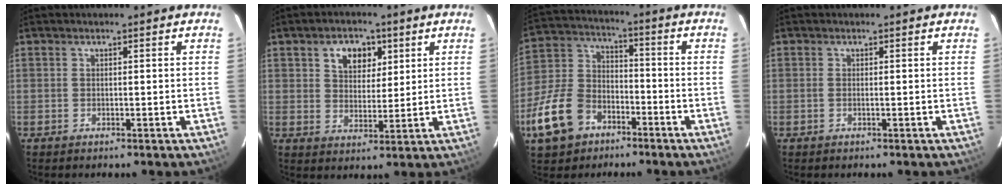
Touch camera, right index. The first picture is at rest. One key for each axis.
{"total": 6.9, "fx": 3.2, "fy": 4.9, "fz": 3.8, "tx": -0.062, "ty": 0.015, "tz": 0.056}
{"total": 15.4, "fx": -8.2, "fy": 10.6, "fz": 7.5, "tx": -0.195, "ty": 0.025, "tz": -0.136}
{"total": 0.5, "fx": -0.1, "fy": -0.1, "fz": 0.5, "tx": -0.012, "ty": 0.001, "tz": -0.004}